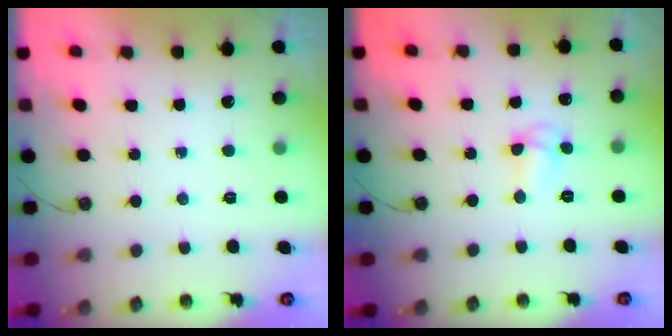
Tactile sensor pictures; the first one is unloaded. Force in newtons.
{"total": 5.5, "press": 5.4, "slide": 0.7}